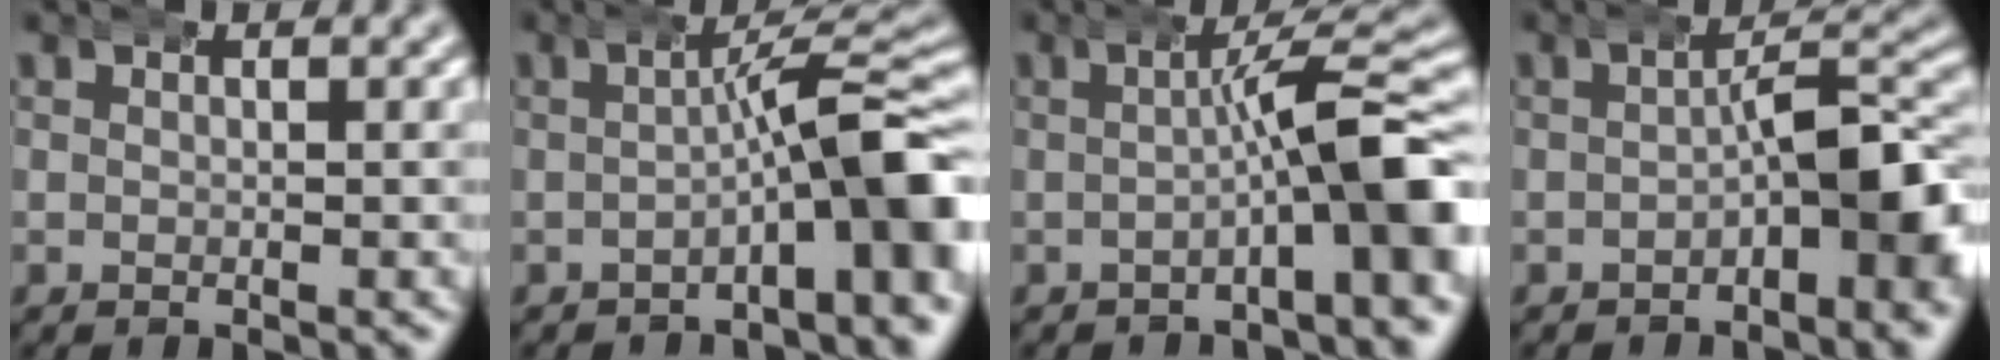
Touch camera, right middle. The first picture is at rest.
{"total": 6.4, "force": [-1.8, 1.6, 6.0], "torque": [-0.086, 0.005, -0.027]}
{"total": 5.9, "force": [-1.3, 1.1, 5.6], "torque": [-0.081, 0.008, -0.020]}
{"total": 5.0, "force": [-1.5, 1.5, 4.5], "torque": [-0.063, 0.003, -0.022]}